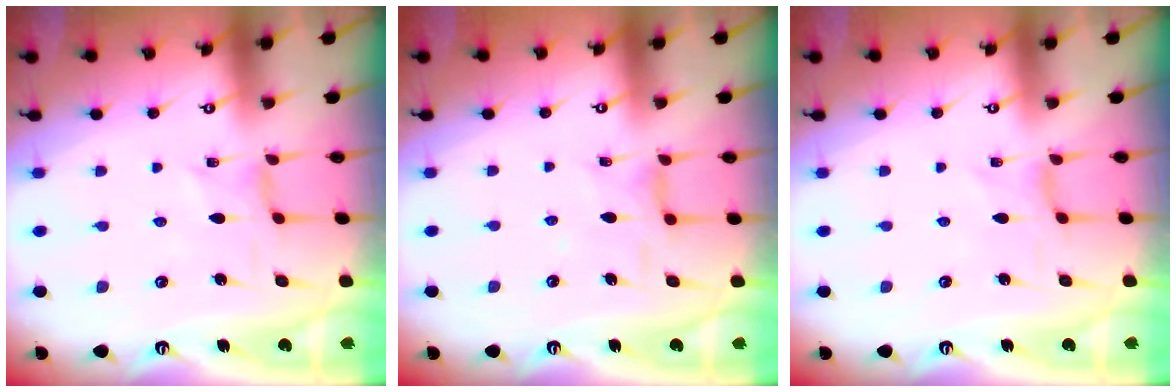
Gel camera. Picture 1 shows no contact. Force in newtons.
{"total": 3.1, "press": 3.1, "slide": 0.4}
{"total": 0.0}